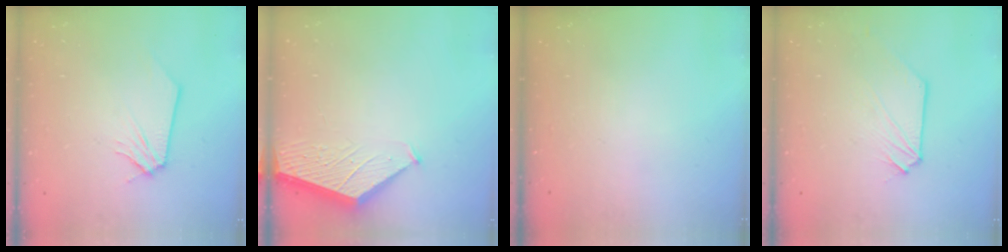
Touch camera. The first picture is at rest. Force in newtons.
{"total": 1.8, "press": 1.8, "slide": 0.2}
{"total": 0.0}
{"total": 0.5, "press": 0.5, "slide": 0.0}